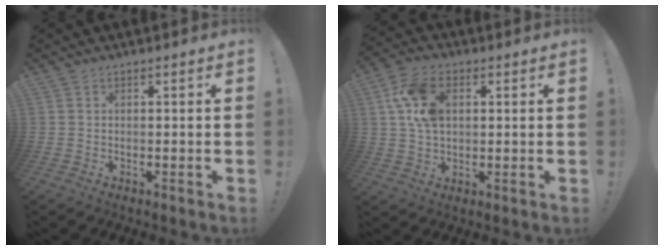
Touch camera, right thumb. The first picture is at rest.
{"total": 12.4, "force": [3.5, 8.3, 8.6], "torque": [-0.173, 0.012, 0.068]}